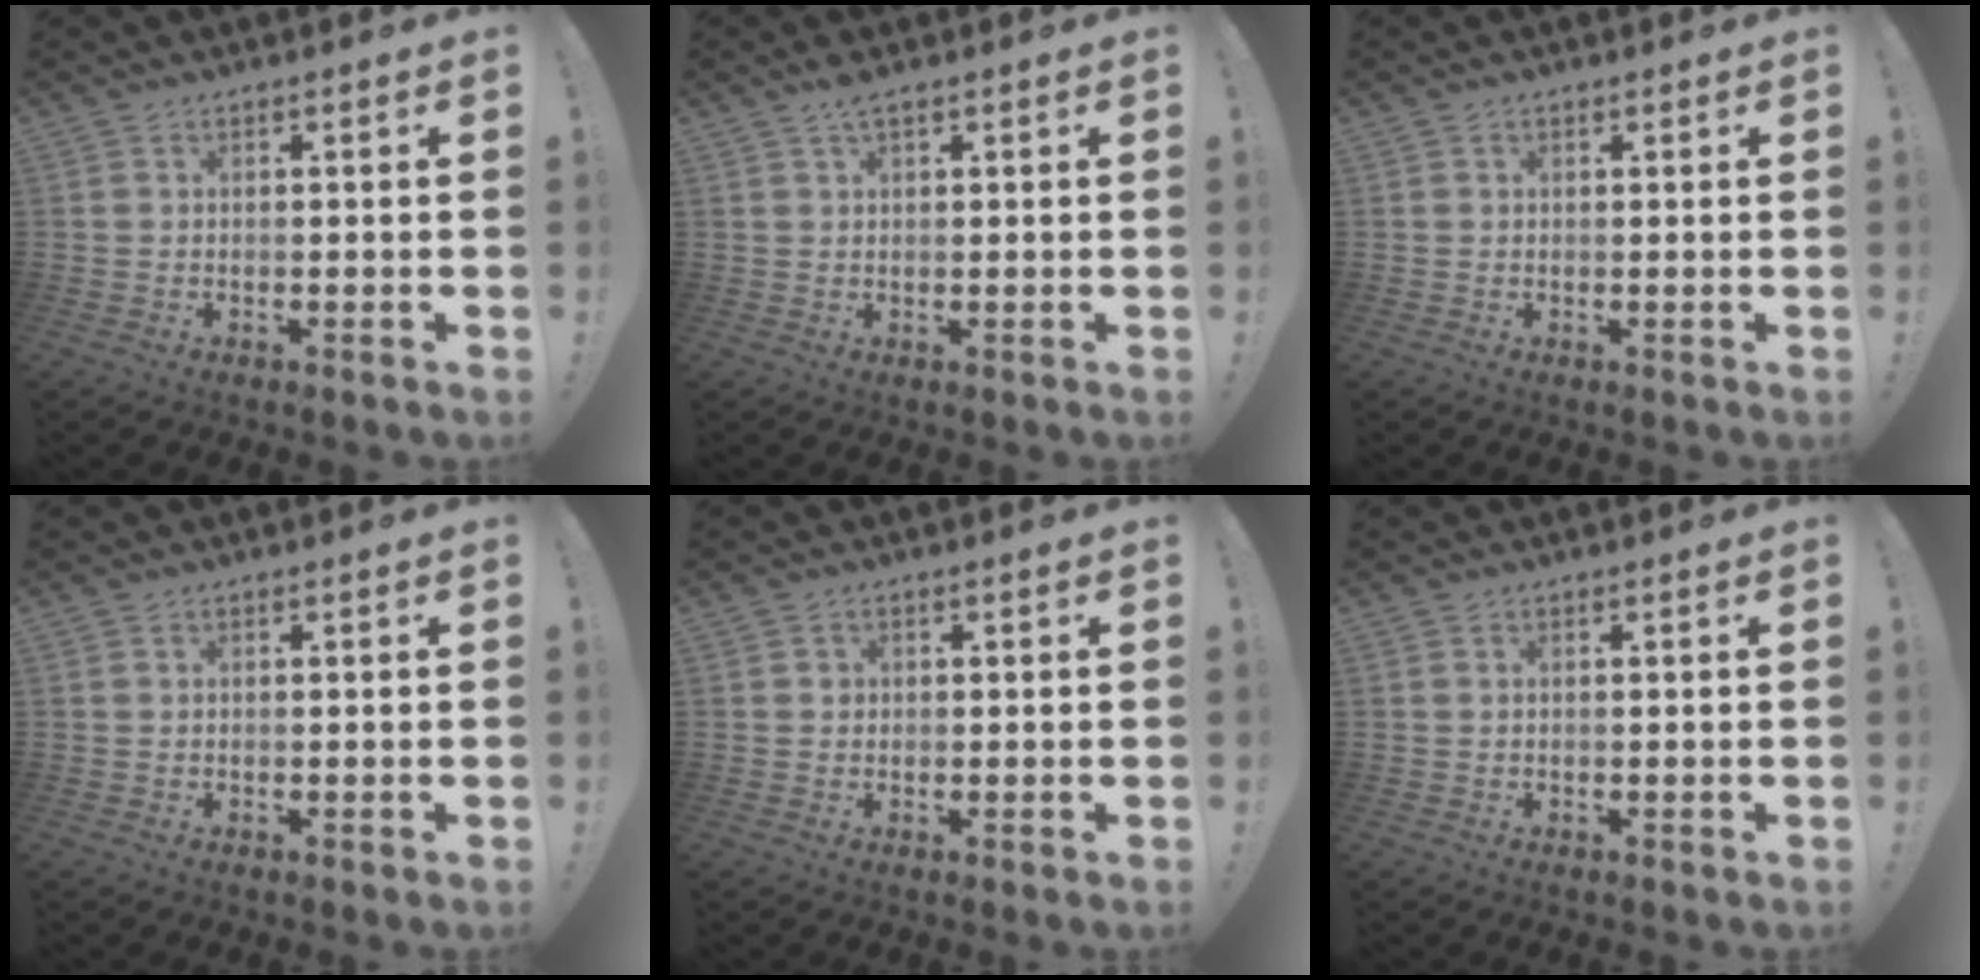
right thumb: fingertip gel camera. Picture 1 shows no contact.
{"total": 3.1, "force": [2.1, 1.0, 2.0], "torque": [-0.033, -0.006, 0.037]}
{"total": 0.5, "force": [0.5, 0.2, 0.0], "torque": [0.007, -0.003, 0.007]}
{"total": 0.0}
{"total": 1.3, "force": [-0.1, 1.3, 0.0], "torque": [0.004, 0.001, -0.003]}
{"total": 0.0}